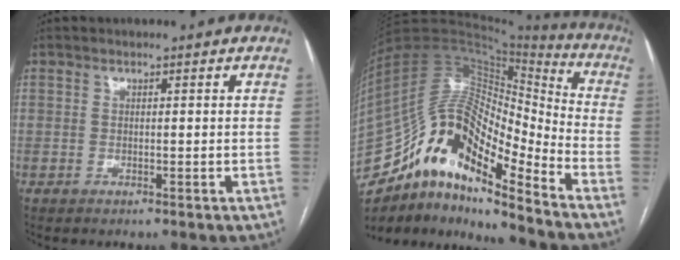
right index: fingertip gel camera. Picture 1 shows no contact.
{"total": 21.2, "force": [-14.6, 5.8, 14.3], "torque": [-0.286, 0.041, -0.257]}